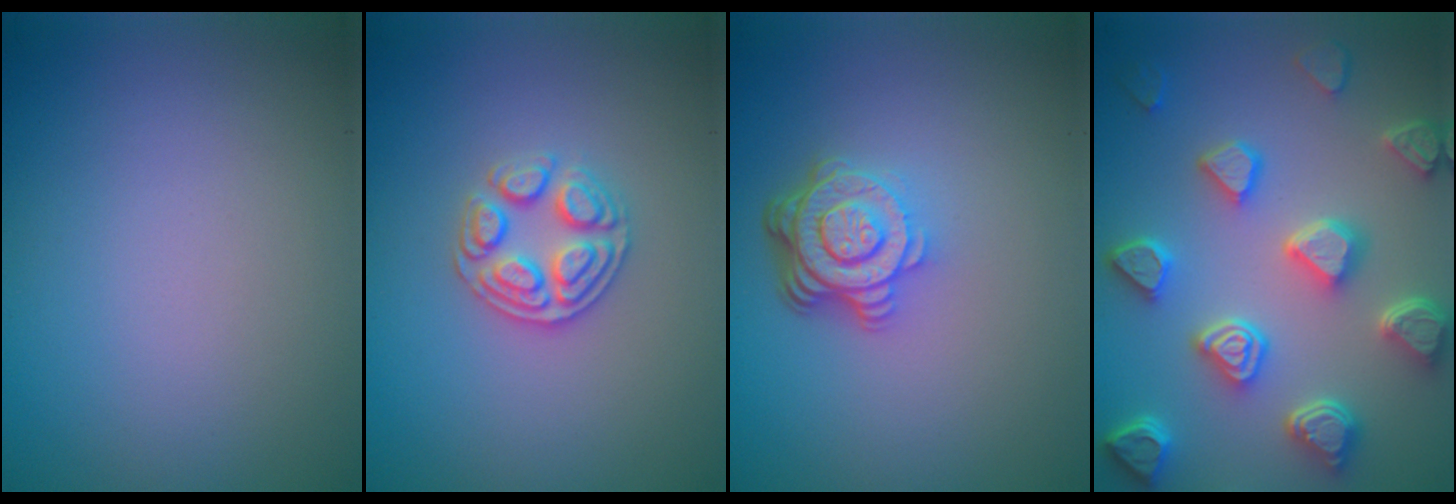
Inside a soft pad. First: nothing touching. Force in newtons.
{"total": 2.9, "press": 2.7, "slide": 1.0}
{"total": 4.9, "press": 3.4, "slide": 3.5}
{"total": 7.0, "press": 5.7, "slide": 4.1}